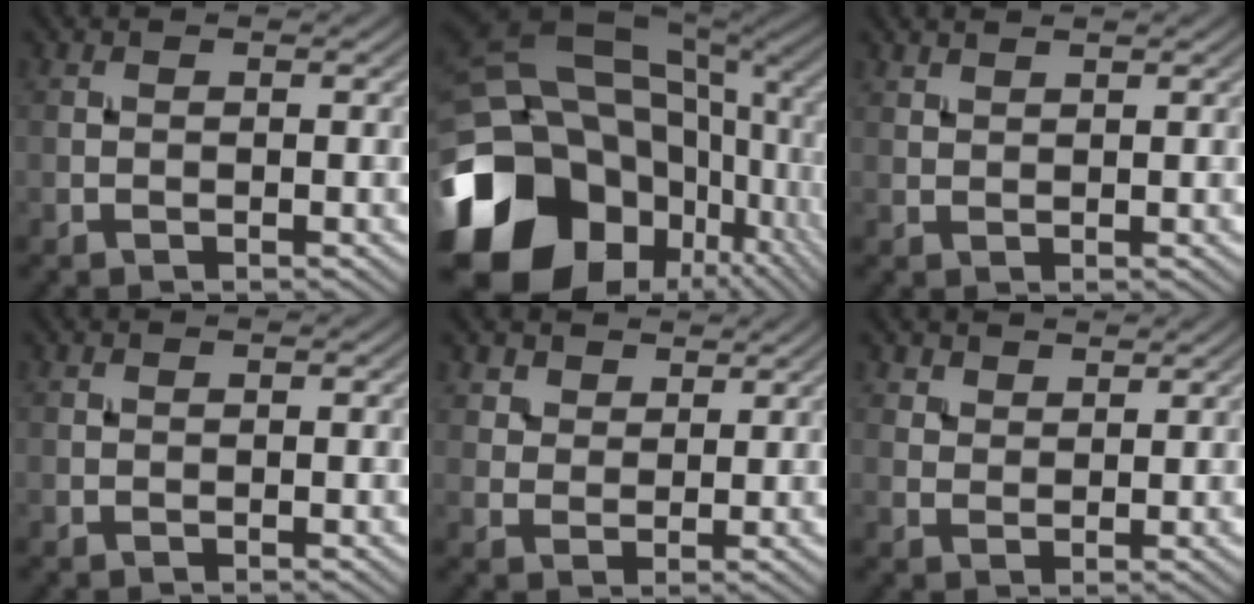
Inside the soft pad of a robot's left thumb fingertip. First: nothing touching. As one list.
[{"total": 21.6, "force": [-5.5, 16.9, 12.2], "torque": [-0.287, -0.017, -0.063]}, {"total": 1.1, "force": [1.1, 0.1, 0.3], "torque": [-0.011, 0.002, 0.024]}, {"total": 0.0}, {"total": 4.1, "force": [3.0, 2.5, 1.3], "torque": [-0.041, -0.011, 0.071]}, {"total": 3.2, "force": [2.7, 1.5, 0.9], "torque": [-0.023, -0.006, 0.067]}]